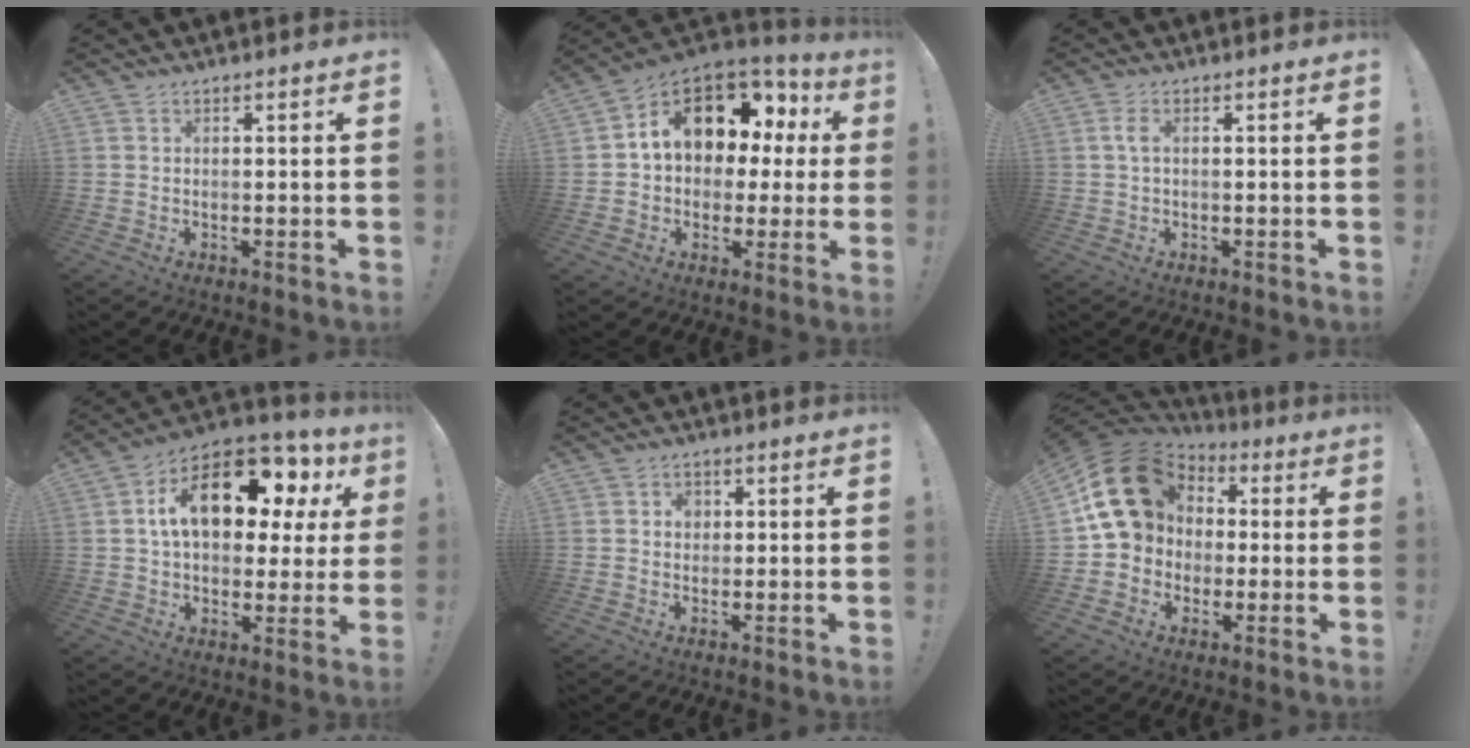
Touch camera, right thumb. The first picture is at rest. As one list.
[{"total": 14.0, "force": [5.6, 9.7, 8.5], "torque": [-0.126, -0.030, 0.105]}, {"total": 2.7, "force": [0.3, 1.3, 2.3], "torque": [-0.045, 0.008, 0.006]}, {"total": 19.6, "force": [7.7, 10.0, 15.0], "torque": [-0.235, -0.030, 0.129]}, {"total": 2.5, "force": [0.5, 2.2, 1.2], "torque": [-0.008, -0.003, 0.006]}, {"total": 19.5, "force": [4.6, 15.6, 10.8], "torque": [-0.157, 0.001, 0.100]}]